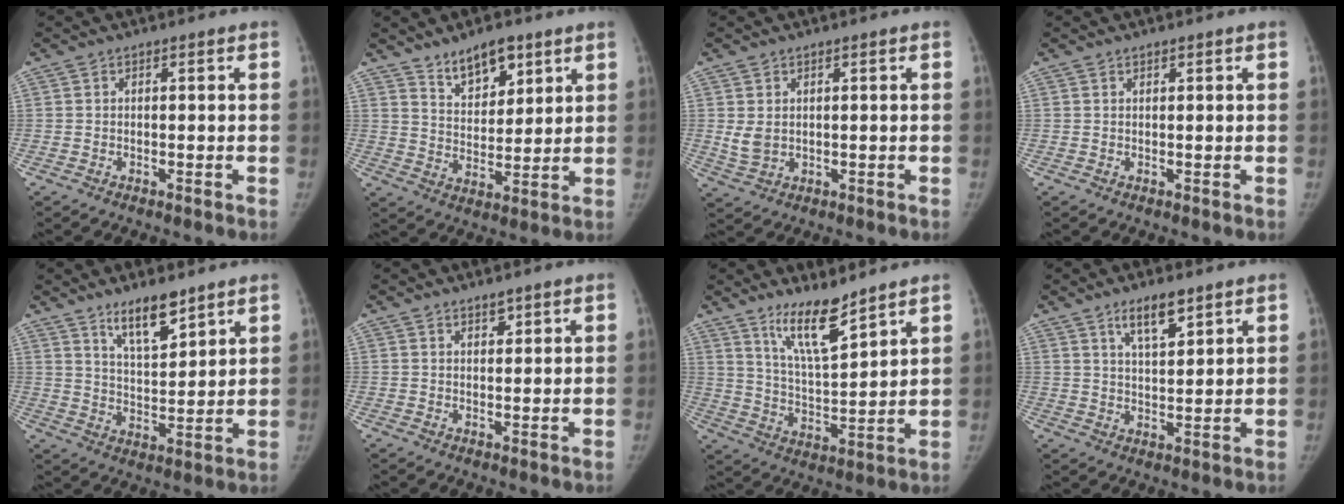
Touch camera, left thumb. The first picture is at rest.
{"total": 9.3, "force": [6.4, 4.5, 5.0], "torque": [-0.049, -0.046, 0.114]}
{"total": 3.4, "force": [0.8, 2.4, 2.2], "torque": [-0.040, -0.009, 0.024]}
{"total": 0.6, "force": [0.5, 0.3, 0.2], "torque": [-0.002, -0.003, 0.008]}
{"total": 9.1, "force": [6.6, 2.8, 5.6], "torque": [-0.078, -0.052, 0.120]}
{"total": 2.0, "force": [1.5, 0.9, 0.9], "torque": [-0.003, -0.010, 0.024]}
{"total": 10.6, "force": [8.0, 2.1, 6.7], "torque": [-0.107, -0.068, 0.156]}
{"total": 6.7, "force": [4.4, 2.1, 4.6], "torque": [-0.065, -0.029, 0.077]}